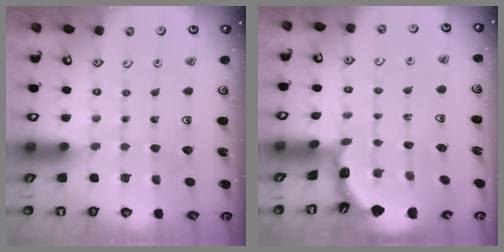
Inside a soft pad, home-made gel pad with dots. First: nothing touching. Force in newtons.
{"total": 1.7, "press": 1.7, "slide": 0.2}